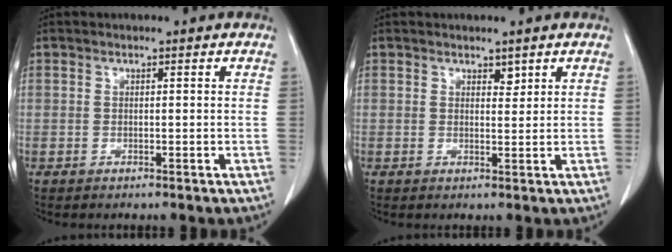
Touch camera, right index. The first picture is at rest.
{"total": 1.6, "force": [1.2, 0.7, 0.7], "torque": [-0.007, -0.004, 0.020]}